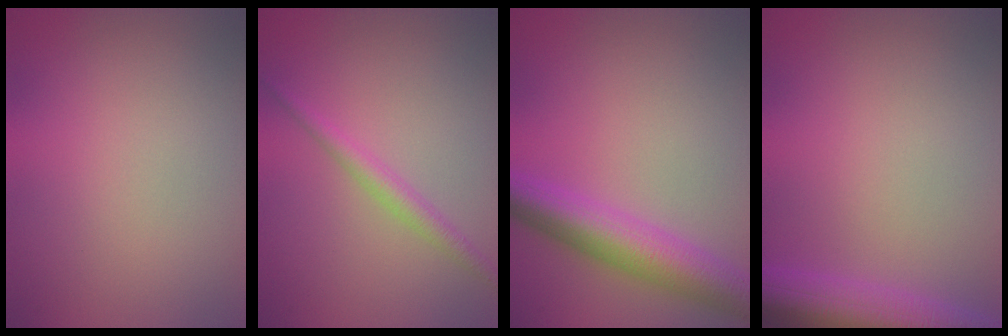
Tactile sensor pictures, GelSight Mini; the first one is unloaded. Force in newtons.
{"total": 1.9, "press": 1.9, "slide": 0.0}
{"total": 6.2, "press": 6.2, "slide": 0.1}
{"total": 7.7, "press": 7.7, "slide": 0.5}